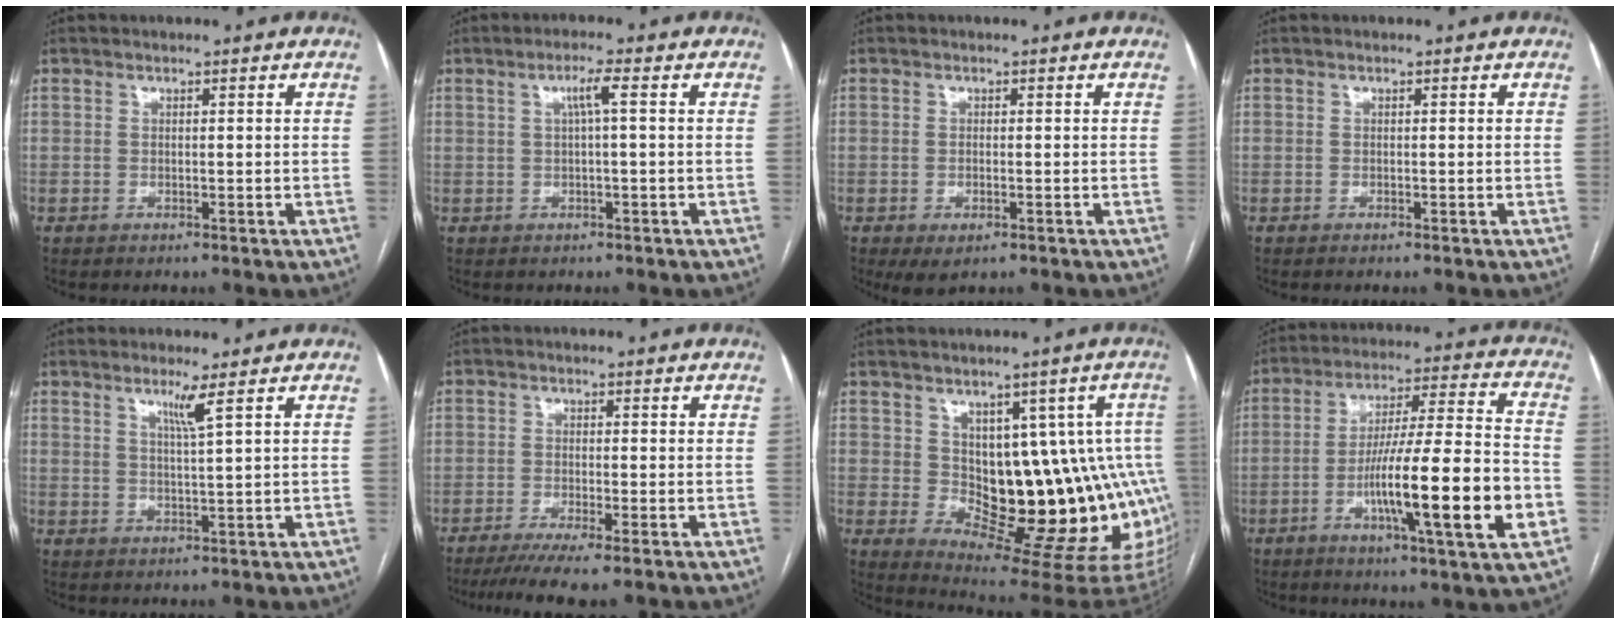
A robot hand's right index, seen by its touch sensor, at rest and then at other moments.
{"total": 2.7, "force": [0.5, -0.3, 2.6], "torque": [-0.052, 0.005, 0.010]}
{"total": 3.1, "force": [-1.4, 1.3, 2.4], "torque": [-0.043, -0.006, -0.015]}
{"total": 0.0}
{"total": 3.1, "force": [1.7, -0.9, 2.4], "torque": [-0.048, -0.011, 0.034]}
{"total": 6.8, "force": [-5.0, 0.0, 4.7], "torque": [-0.074, -0.015, -0.081]}
{"total": 15.7, "force": [-0.3, 8.0, 13.5], "torque": [-0.123, 0.022, 0.016]}
{"total": 18.8, "force": [-5.6, 0.4, 18.0], "torque": [-0.281, -0.003, -0.088]}